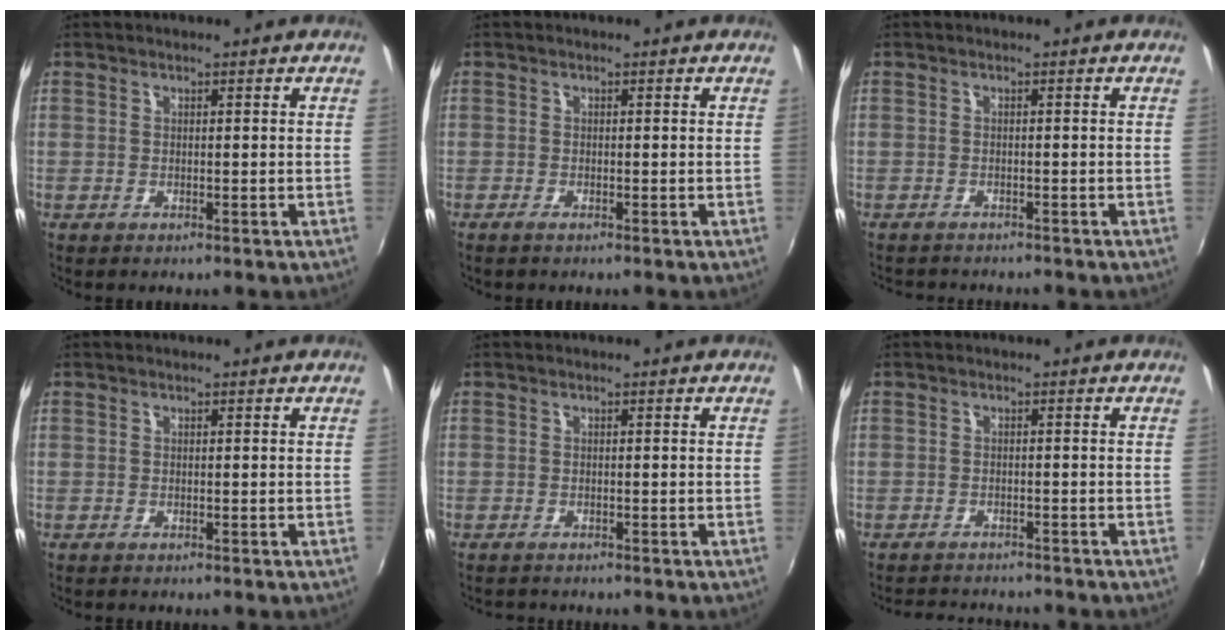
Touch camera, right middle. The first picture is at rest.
{"total": 0.9, "force": [-0.7, 0.2, 0.6], "torque": [-0.011, -0.004, -0.015]}
{"total": 3.1, "force": [-2.9, 0.7, 0.7], "torque": [-0.021, -0.013, -0.046]}
{"total": 0.0}
{"total": 1.0, "force": [-0.9, 0.3, 0.0], "torque": [-0.004, -0.003, -0.015]}
{"total": 4.8, "force": [-4.5, 1.6, 0.8], "torque": [-0.029, 0.003, -0.071]}